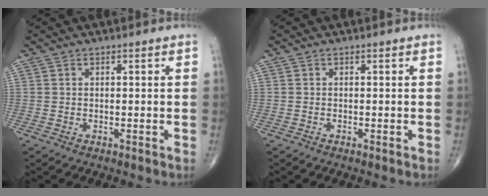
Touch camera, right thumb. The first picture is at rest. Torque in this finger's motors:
{"motor_torque": [0.69, 0.02, -0.05, -0.15, -0.01]}